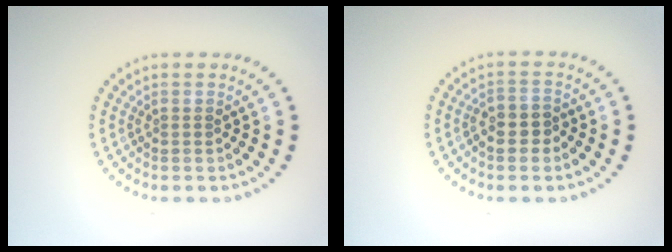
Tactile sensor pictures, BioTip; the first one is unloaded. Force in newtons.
{"total": 2.3, "press": 2.2, "slide": 0.9}